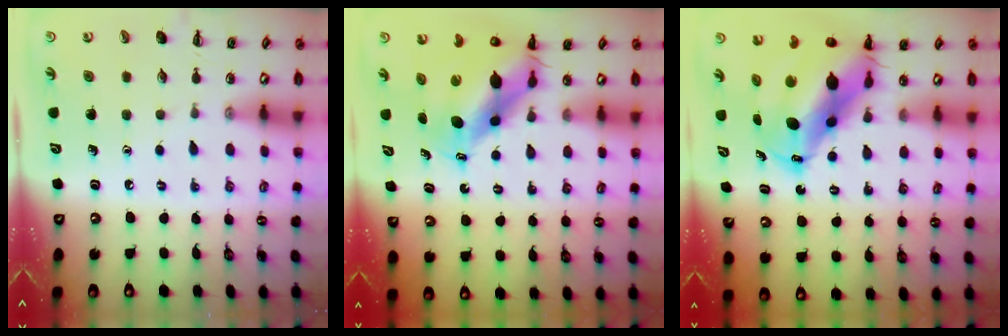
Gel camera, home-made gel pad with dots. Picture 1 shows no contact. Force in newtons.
{"total": 9.2, "press": 9.0, "slide": 2.2}
{"total": 13.3, "press": 12.8, "slide": 3.6}